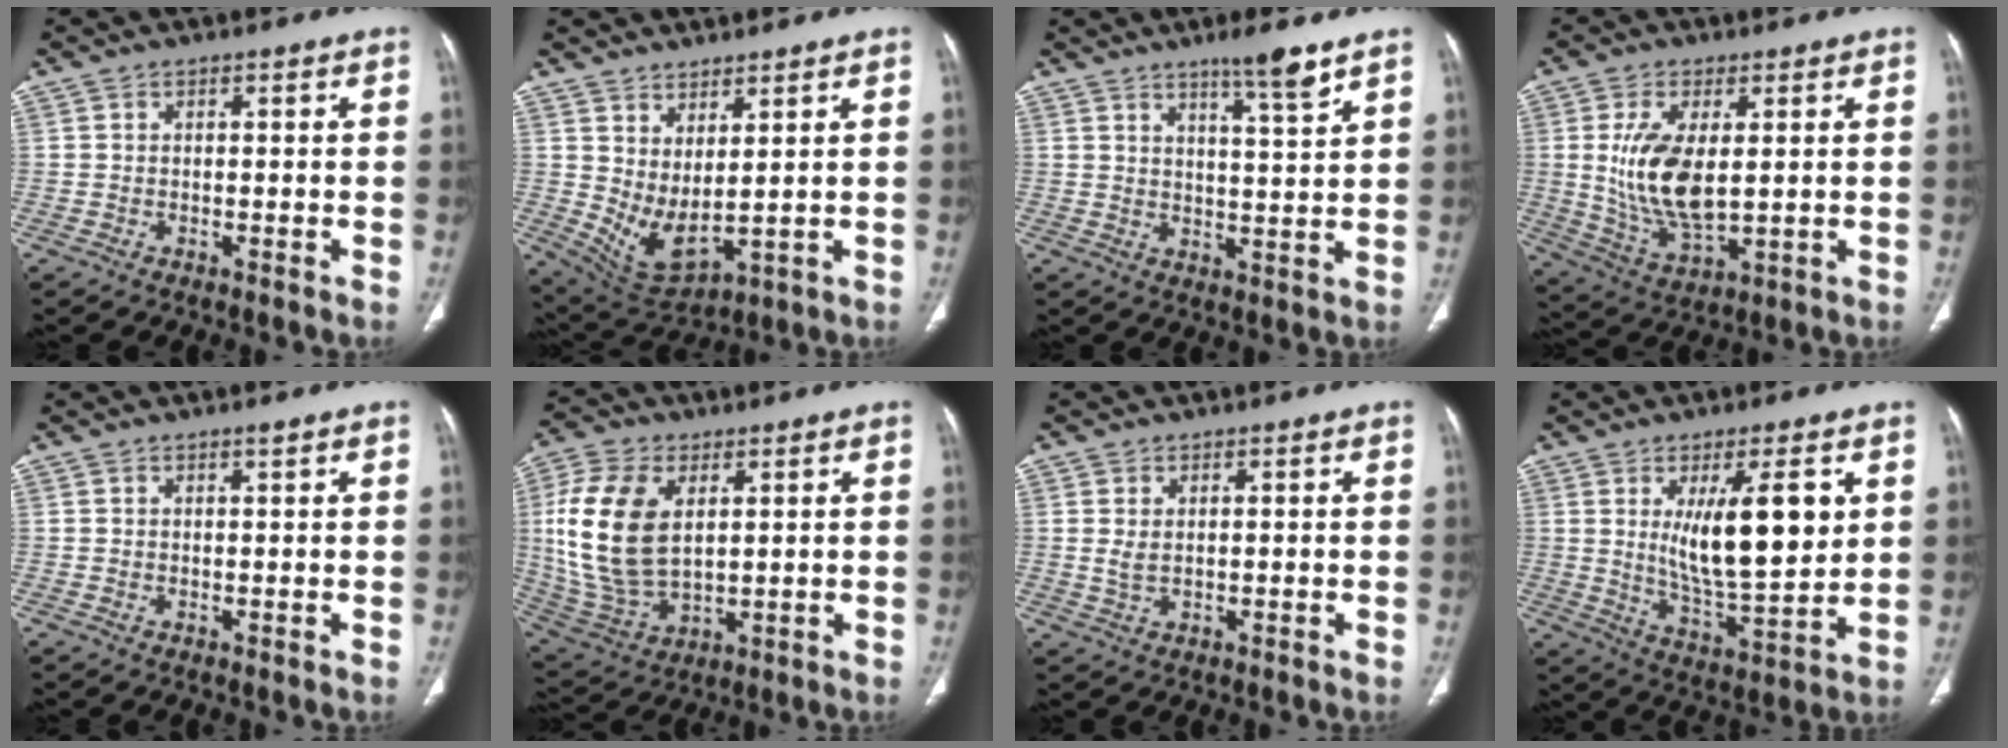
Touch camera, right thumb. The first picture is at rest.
{"total": 8.3, "force": [2.8, 3.5, 7.0], "torque": [-0.131, -0.034, 0.074]}
{"total": 6.8, "force": [4.8, 0.1, 4.8], "torque": [-0.072, -0.034, 0.078]}
{"total": 12.4, "force": [1.5, 6.0, 10.7], "torque": [-0.207, -0.019, 0.040]}
{"total": 0.6, "force": [0.5, -0.1, 0.4], "torque": [-0.004, -0.003, 0.009]}
{"total": 17.9, "force": [3.4, 10.7, 13.9], "torque": [-0.290, -0.013, 0.074]}
{"total": 2.0, "force": [0.4, 1.2, 1.6], "torque": [-0.036, 0.000, 0.012]}
{"total": 15.4, "force": [3.9, 4.9, 14.1], "torque": [-0.213, -0.040, 0.075]}